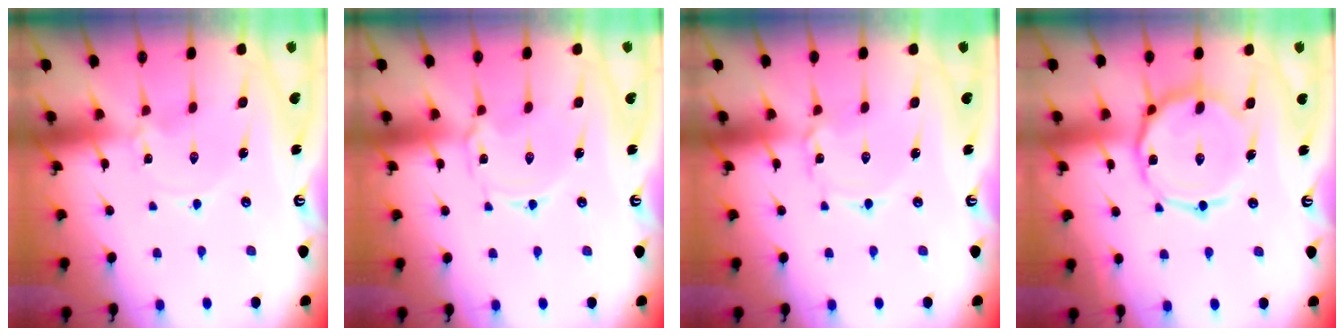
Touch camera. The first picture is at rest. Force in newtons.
{"total": 2.2, "press": 2.2, "slide": 0.3}
{"total": 2.0, "press": 2.0, "slide": 0.1}
{"total": 13.5, "press": 13.5, "slide": 0.9}